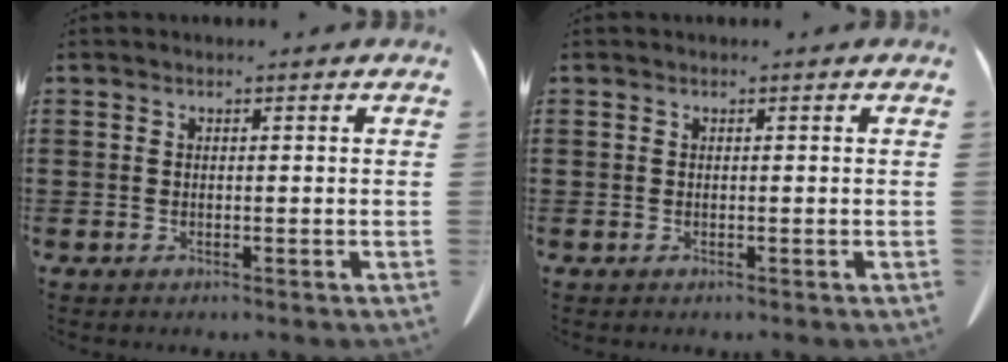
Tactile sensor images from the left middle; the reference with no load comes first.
{"total": 0.0}